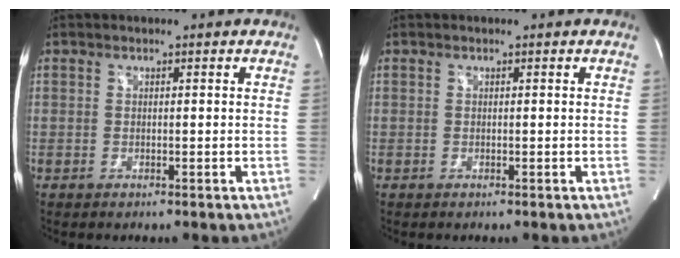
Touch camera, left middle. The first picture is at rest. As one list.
[{"total": 0.0}]